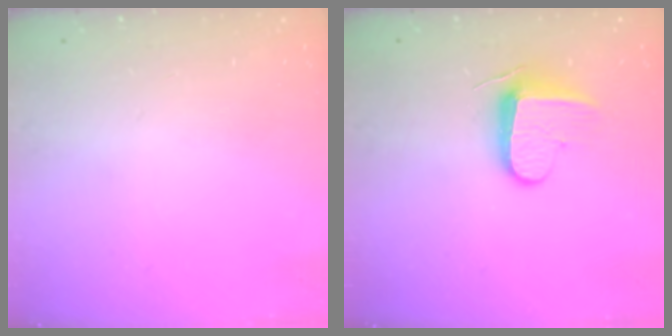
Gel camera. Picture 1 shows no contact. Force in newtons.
{"total": 9.3, "press": 9.3, "slide": 0.6}